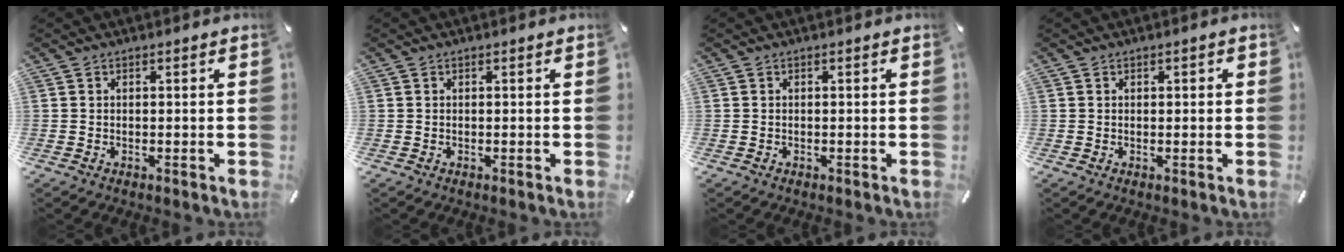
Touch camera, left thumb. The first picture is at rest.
{"total": 0.0}
{"total": 0.0}
{"total": 0.7, "force": [0.0, 0.4, 0.6], "torque": [-0.010, 0.003, -0.001]}